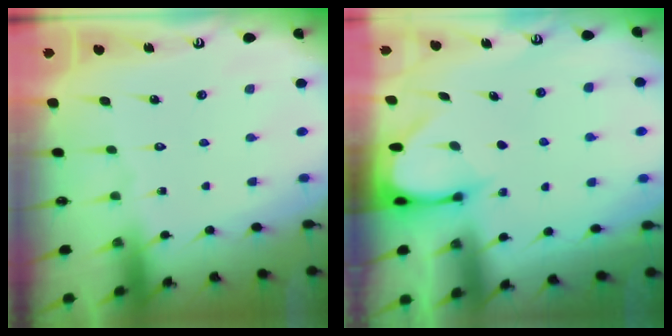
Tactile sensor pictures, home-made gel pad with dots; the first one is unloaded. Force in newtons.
{"total": 3.4, "press": 3.4, "slide": 0.3}